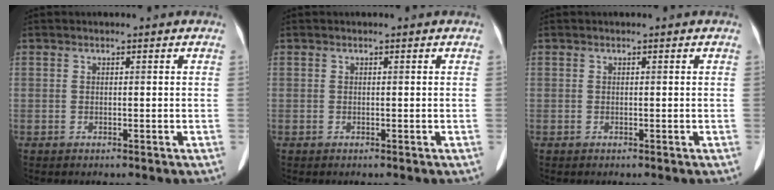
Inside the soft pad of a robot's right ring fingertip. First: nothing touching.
{"total": 0.0}
{"total": 0.0}